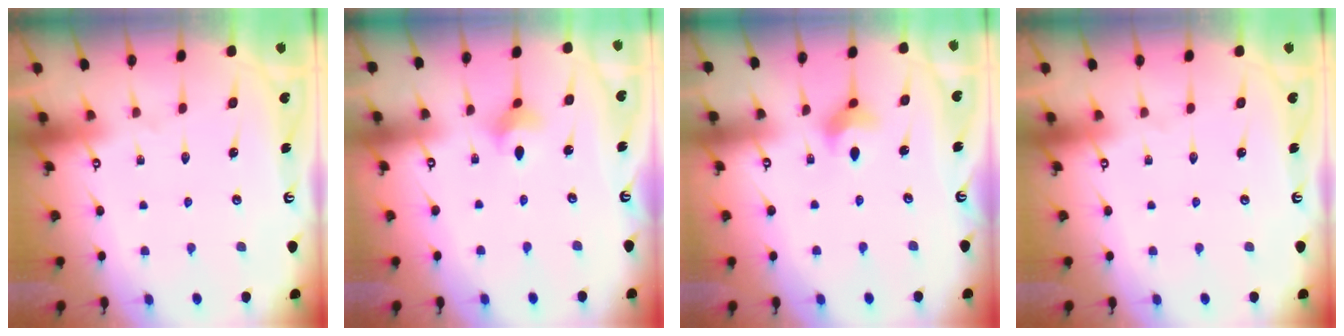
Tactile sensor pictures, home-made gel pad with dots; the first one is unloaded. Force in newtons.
{"total": 3.5, "press": 3.4, "slide": 0.6}
{"total": 4.8, "press": 4.7, "slide": 0.9}
{"total": 0.0}